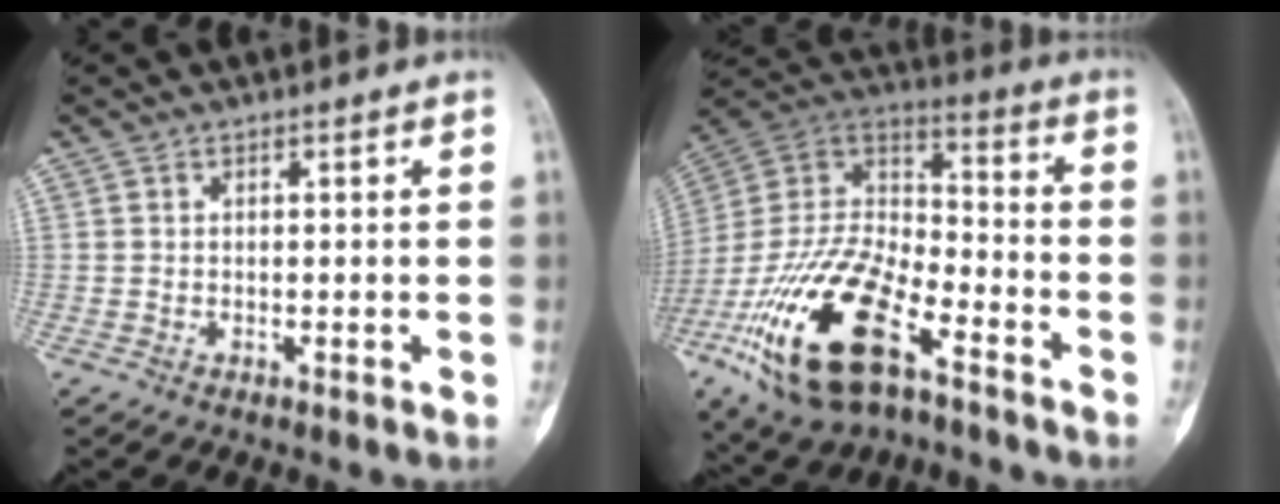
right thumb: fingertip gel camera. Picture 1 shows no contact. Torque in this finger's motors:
{"motor_torque": [0.88, 1.11, 1.98, -0.78, 0.73]}